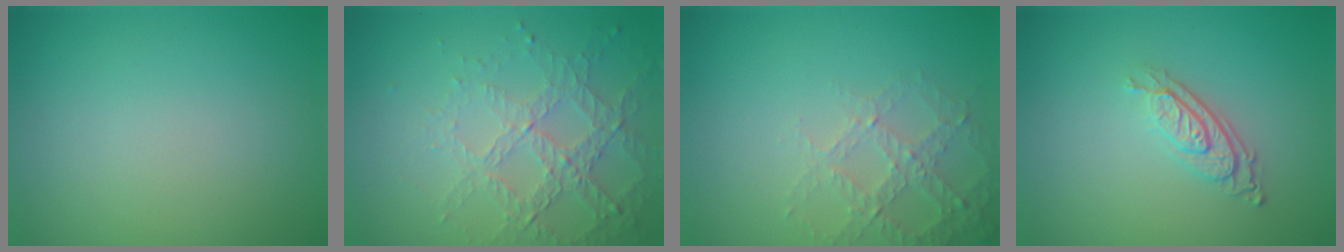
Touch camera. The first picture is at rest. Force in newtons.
{"total": 4.5, "press": 3.1, "slide": 3.3}
{"total": 2.8, "press": 2.7, "slide": 0.8}
{"total": 2.9, "press": 2.1, "slide": 2.1}